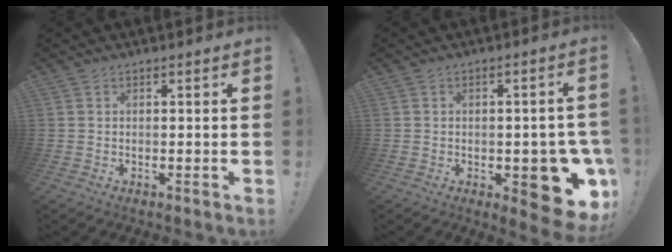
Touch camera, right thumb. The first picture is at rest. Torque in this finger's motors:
{"motor_torque": [2.19, 2.23, 1.19, -1.17, 0.12]}